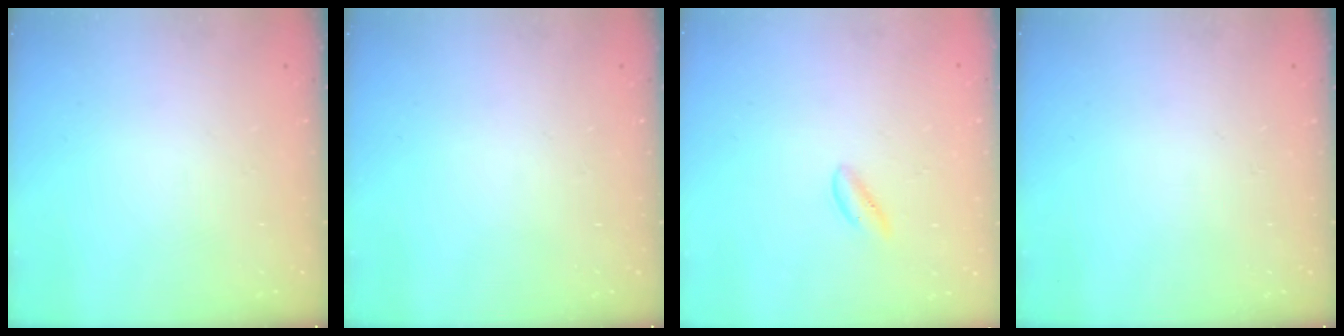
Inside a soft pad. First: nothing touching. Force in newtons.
{"total": 0.0}
{"total": 0.5, "press": 0.4, "slide": 0.4}
{"total": 0.0}